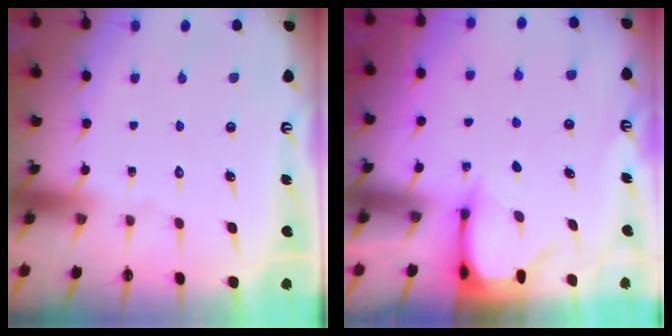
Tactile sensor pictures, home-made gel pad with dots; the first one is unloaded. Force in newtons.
{"total": 3.7, "press": 3.7, "slide": 0.2}